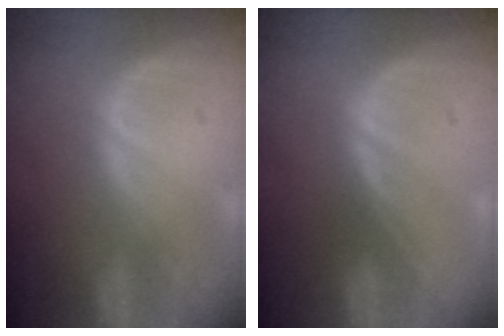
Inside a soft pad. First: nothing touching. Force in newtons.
{"total": 0.0}